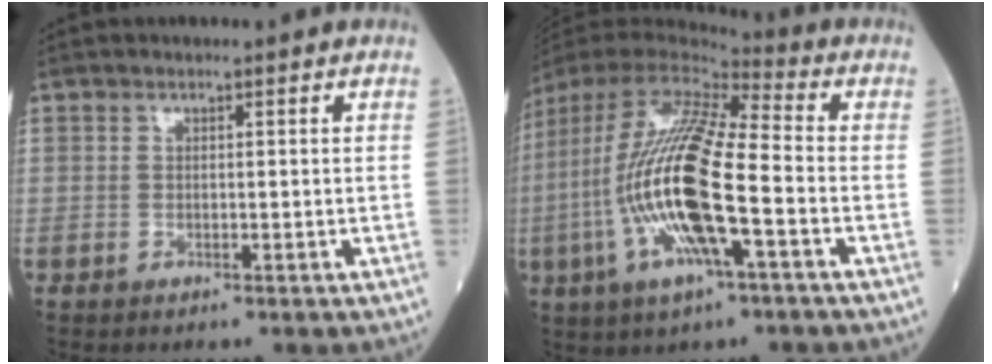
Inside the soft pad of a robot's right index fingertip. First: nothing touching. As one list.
[{"total": 21.5, "force": [-4.3, 3.7, 20.8], "torque": [-0.459, -0.023, -0.088]}]